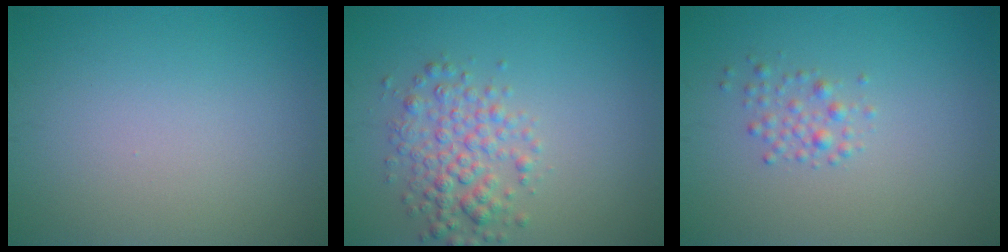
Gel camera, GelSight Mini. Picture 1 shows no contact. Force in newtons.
{"total": 3.5, "press": 3.5, "slide": 0.1}
{"total": 1.4, "press": 1.4, "slide": 0.0}